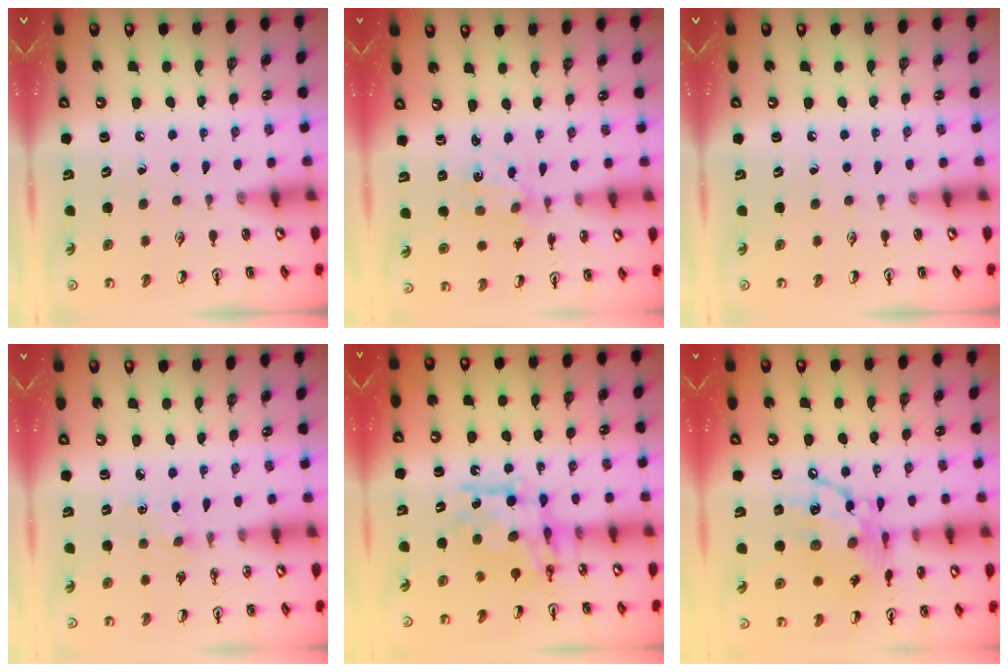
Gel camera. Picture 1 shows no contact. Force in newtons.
{"total": 1.9, "press": 1.9, "slide": 0.2}
{"total": 0.0}
{"total": 2.7, "press": 2.7, "slide": 0.4}
{"total": 9.3, "press": 9.3, "slide": 0.5}
{"total": 16.0, "press": 15.9, "slide": 1.4}